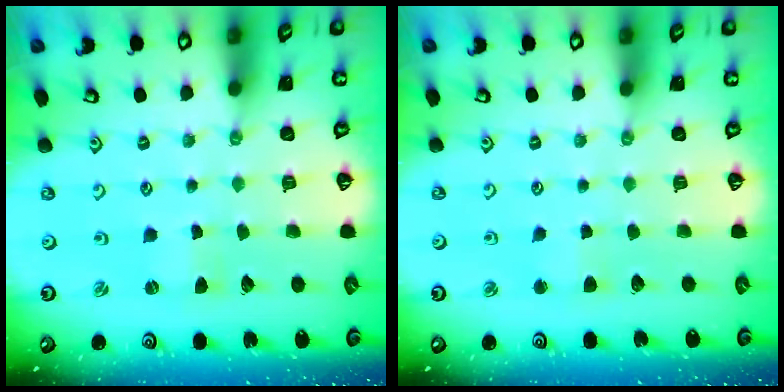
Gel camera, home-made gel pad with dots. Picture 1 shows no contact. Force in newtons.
{"total": 2.5, "press": 2.5, "slide": 0.3}